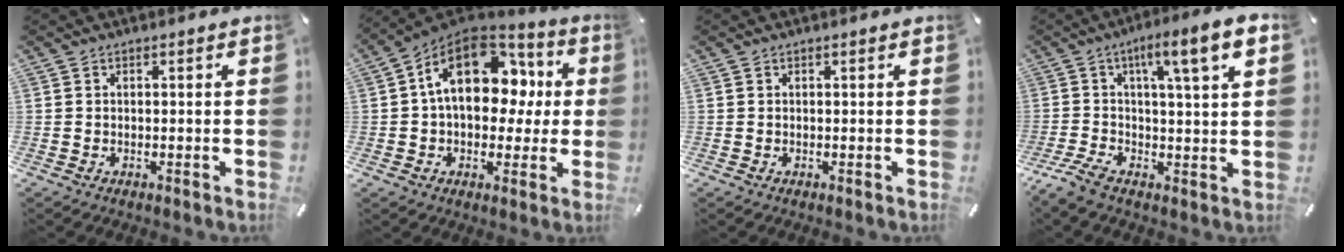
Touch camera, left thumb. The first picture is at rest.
{"total": 19.2, "force": [4.5, 12.7, 13.7], "torque": [-0.228, -0.011, 0.078]}
{"total": 0.0}
{"total": 11.6, "force": [2.7, 2.3, 11.0], "torque": [-0.171, -0.015, 0.037]}